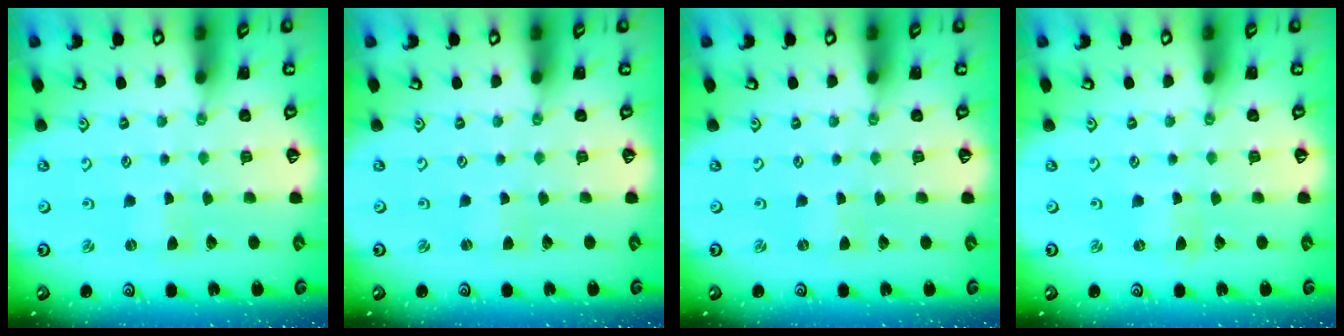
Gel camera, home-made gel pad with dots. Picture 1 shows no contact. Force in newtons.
{"total": 1.3, "press": 1.3, "slide": 0.2}
{"total": 0.0}
{"total": 0.0}